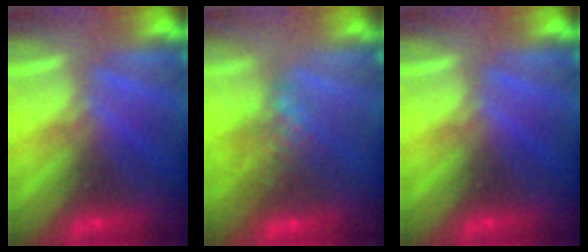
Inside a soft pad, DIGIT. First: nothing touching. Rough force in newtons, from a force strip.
{"total": 5.8}
{"total": 0.0}